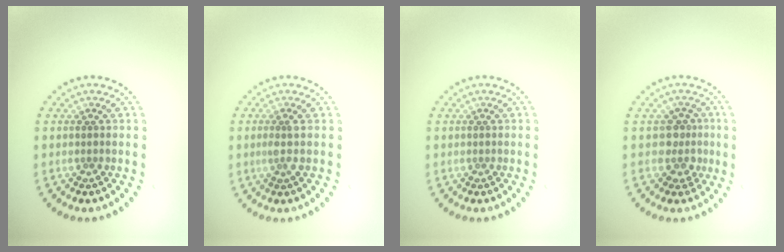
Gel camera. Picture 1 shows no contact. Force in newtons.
{"total": 1.4, "press": 1.1, "slide": 0.9}
{"total": 0.0}
{"total": 2.3, "press": 1.9, "slide": 1.3}